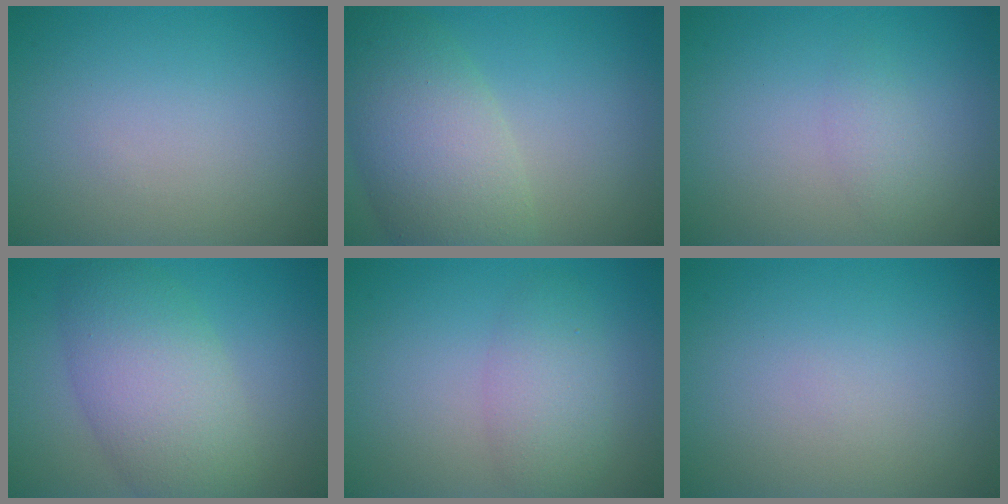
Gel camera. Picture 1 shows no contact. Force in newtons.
{"total": 7.5, "press": 7.5, "slide": 0.6}
{"total": 1.2, "press": 1.2, "slide": 0.1}
{"total": 7.0, "press": 7.0, "slide": 0.1}
{"total": 3.2, "press": 3.2, "slide": 0.1}
{"total": 0.0}